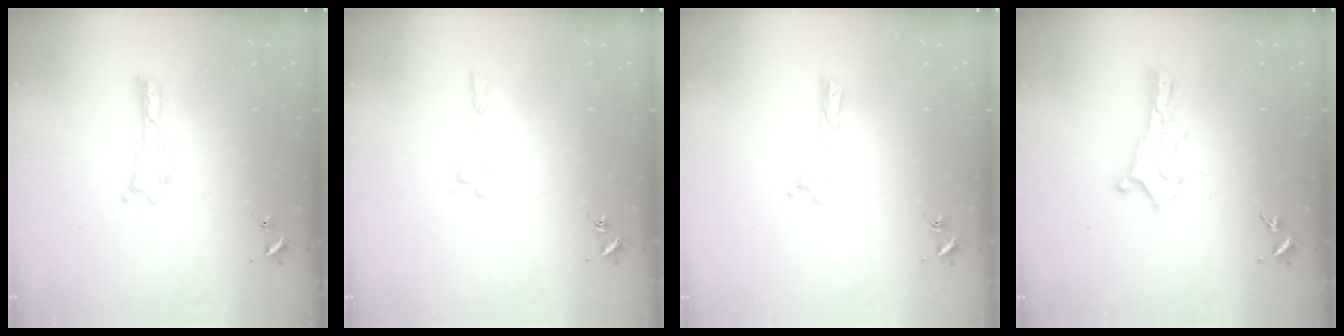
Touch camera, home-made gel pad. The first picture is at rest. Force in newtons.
{"total": 1.6, "press": 1.6, "slide": 0.1}
{"total": 0.0}
{"total": 1.1, "press": 1.1, "slide": 0.1}